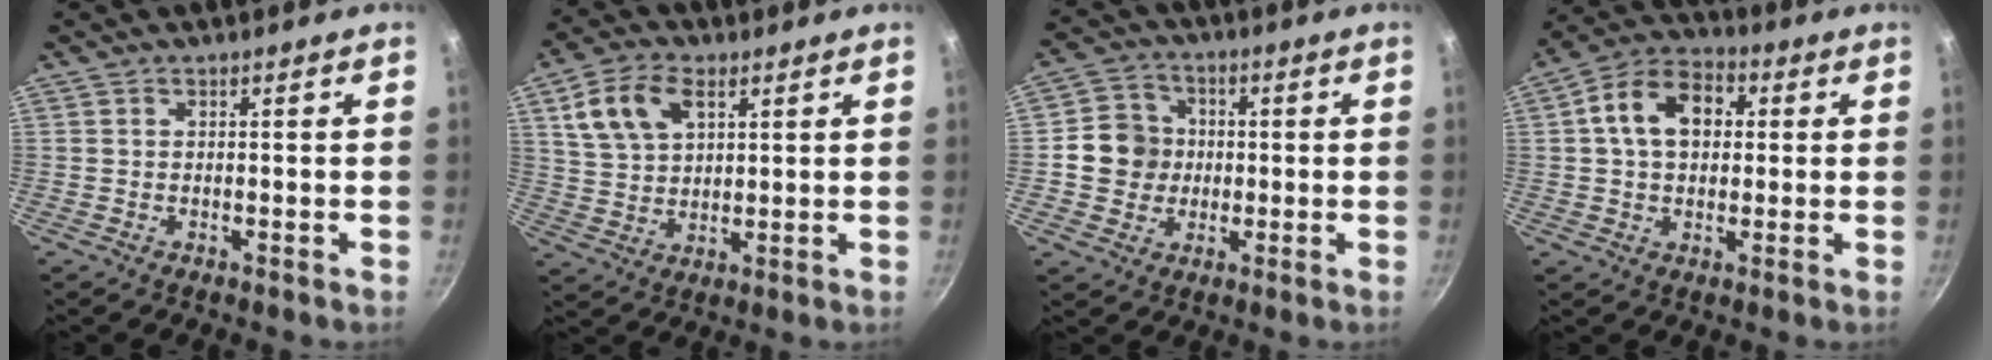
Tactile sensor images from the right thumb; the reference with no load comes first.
{"total": 11.1, "force": [4.6, 6.9, 7.3], "torque": [-0.124, -0.002, 0.089]}
{"total": 8.7, "force": [-0.2, 8.0, 3.2], "torque": [-0.021, 0.015, -0.016]}
{"total": 12.0, "force": [2.0, 8.5, 8.2], "torque": [-0.108, 0.023, 0.018]}